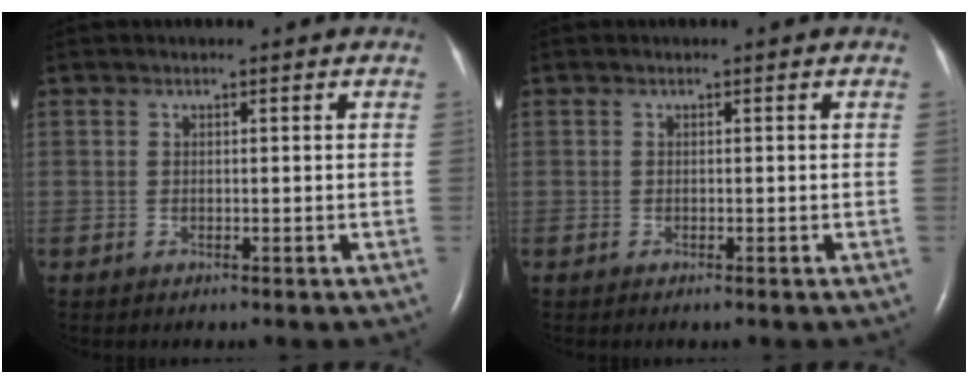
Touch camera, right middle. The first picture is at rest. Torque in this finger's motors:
{"motor_torque": [0.07, -0.07, 0.01, -0.01]}